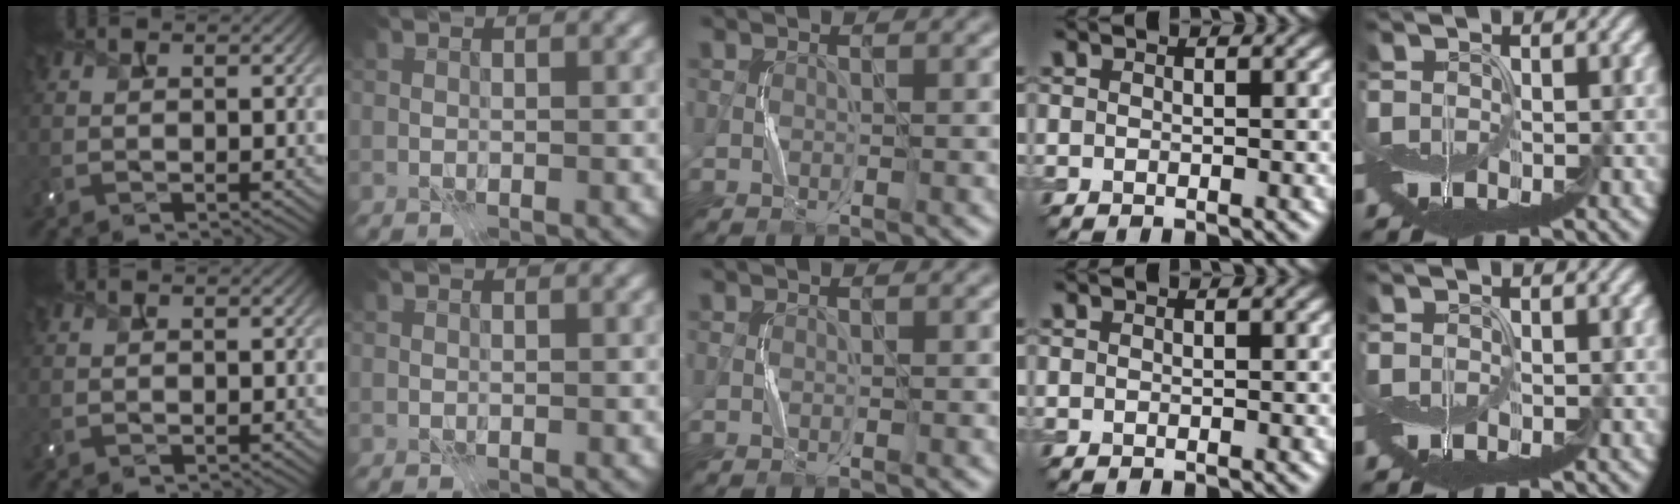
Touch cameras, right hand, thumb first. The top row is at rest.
{}